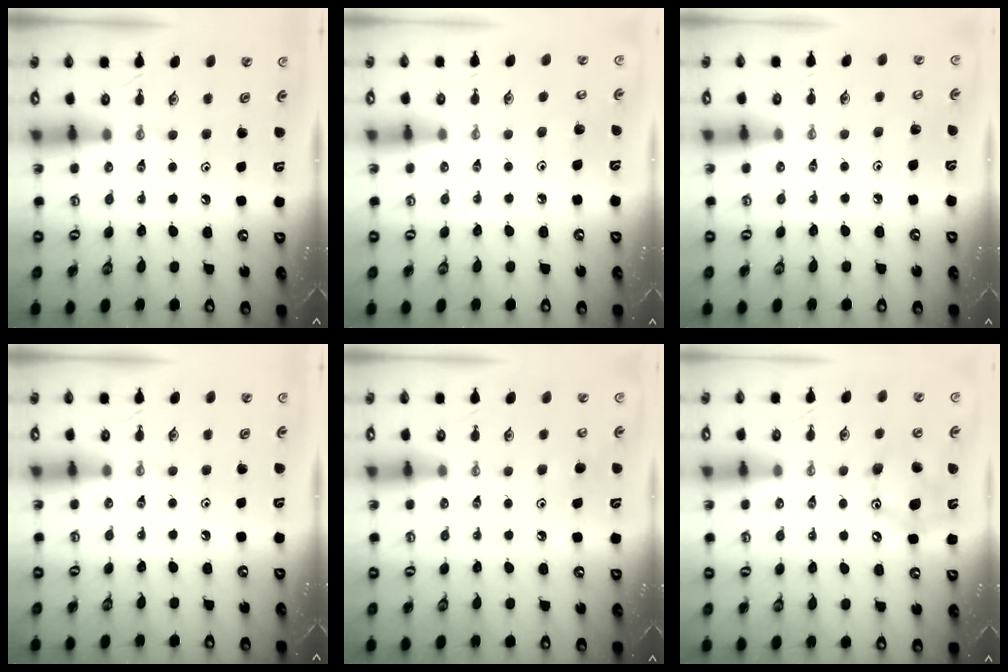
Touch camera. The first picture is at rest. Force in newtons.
{"total": 5.3, "press": 5.2, "slide": 0.7}
{"total": 5.0, "press": 4.8, "slide": 1.2}
{"total": 0.0}
{"total": 6.1, "press": 6.0, "slide": 0.9}
{"total": 12.4, "press": 12.4, "slide": 0.2}